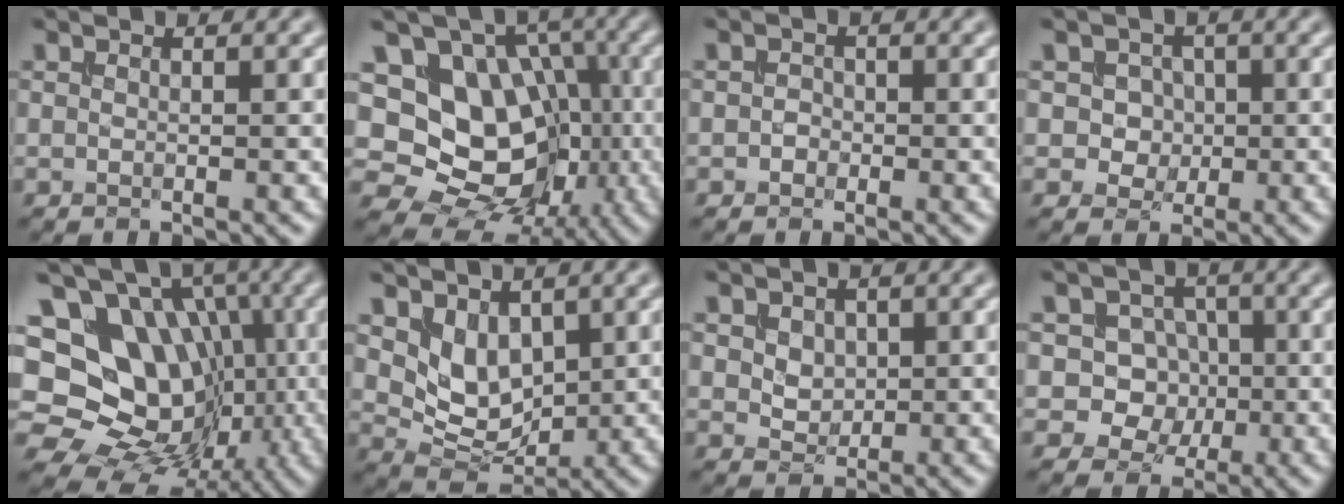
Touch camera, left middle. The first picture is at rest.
{"total": 14.6, "force": [-0.2, 12.2, 7.9], "torque": [-0.136, 0.019, -0.012]}
{"total": 0.9, "force": [-0.4, 0.7, 0.3], "torque": [-0.004, -0.001, -0.010]}
{"total": 2.9, "force": [0.3, 2.5, 1.3], "torque": [-0.014, 0.005, 0.003]}
{"total": 15.9, "force": [0.9, 12.9, 9.1], "torque": [-0.153, 0.019, 0.017]}
{"total": 4.3, "force": [1.6, 2.9, 2.8], "torque": [-0.061, -0.017, 0.031]}
{"total": 1.9, "force": [0.5, 1.5, 1.0], "torque": [-0.027, -0.004, 0.012]}
{"total": 4.6, "force": [-0.1, 4.2, 2.0], "torque": [-0.009, 0.007, -0.024]}